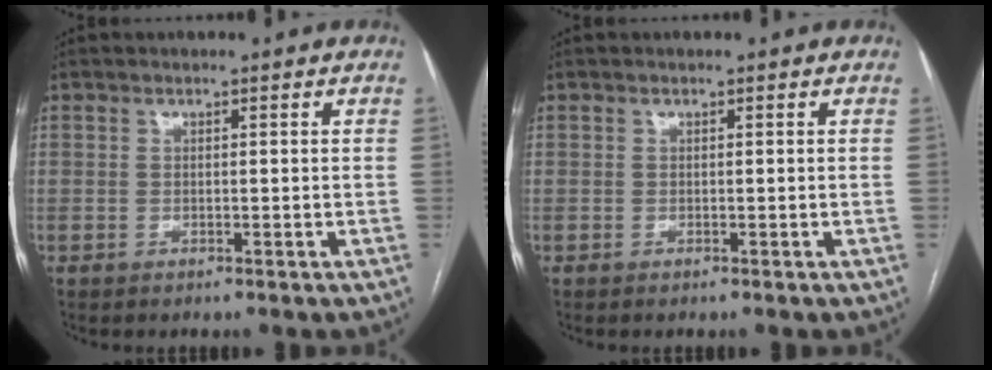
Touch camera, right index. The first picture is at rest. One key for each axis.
{"total": 0.0}